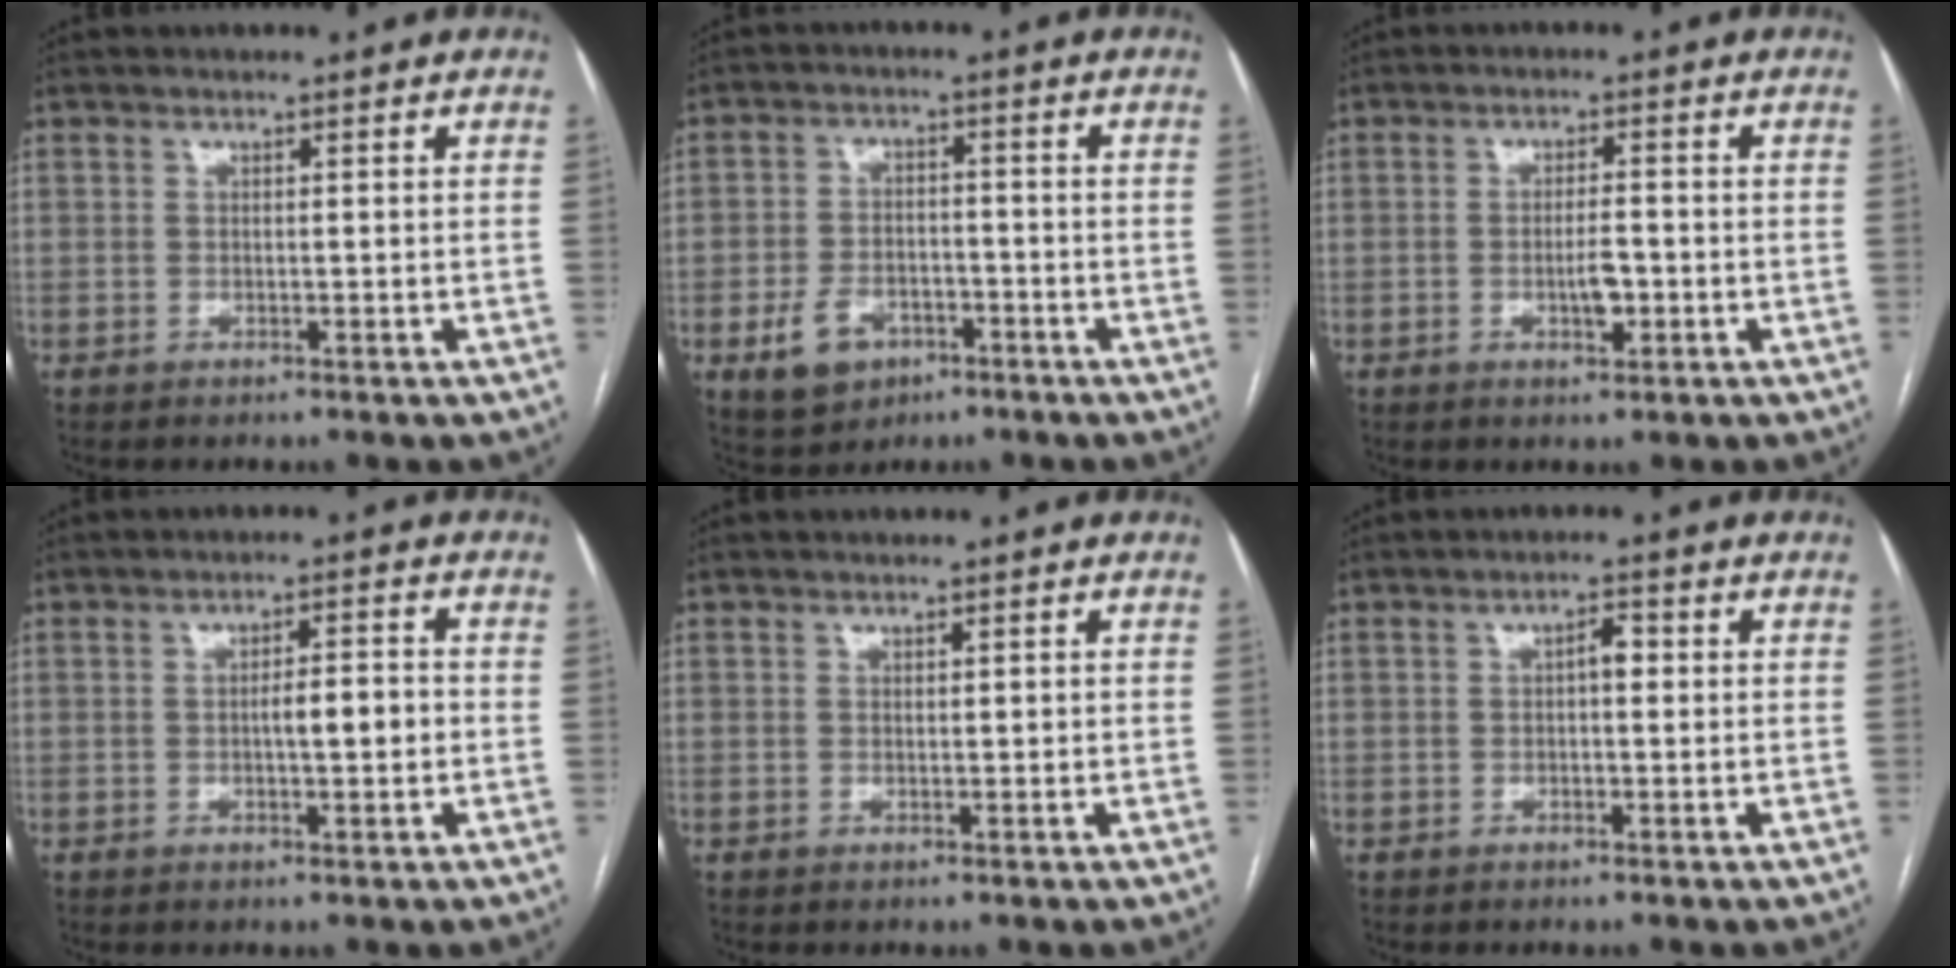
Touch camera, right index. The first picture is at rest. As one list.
[{"total": 7.1, "force": [-3.4, 5.0, 3.6], "torque": [-0.074, 0.006, -0.049]}, {"total": 3.5, "force": [-1.0, 1.1, 3.2], "torque": [-0.056, 0.001, -0.013]}, {"total": 4.2, "force": [-0.5, 0.9, 4.1], "torque": [-0.066, 0.007, -0.007]}, {"total": 0.6, "force": [0.1, 0.2, 0.5], "torque": [-0.007, 0.002, 0.003]}, {"total": 2.2, "force": [0.2, 0.9, 2.0], "torque": [-0.030, 0.009, 0.000]}]